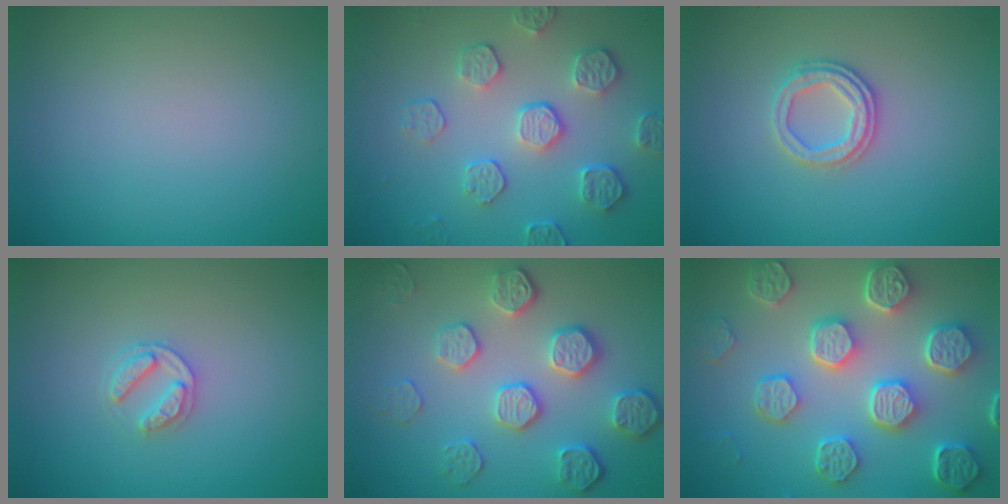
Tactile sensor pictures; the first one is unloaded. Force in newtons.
{"total": 4.6, "press": 3.9, "slide": 2.5}
{"total": 2.5, "press": 2.4, "slide": 0.6}
{"total": 2.0, "press": 2.0, "slide": 0.3}
{"total": 5.1, "press": 4.1, "slide": 3.0}
{"total": 8.5, "press": 6.6, "slide": 5.3}